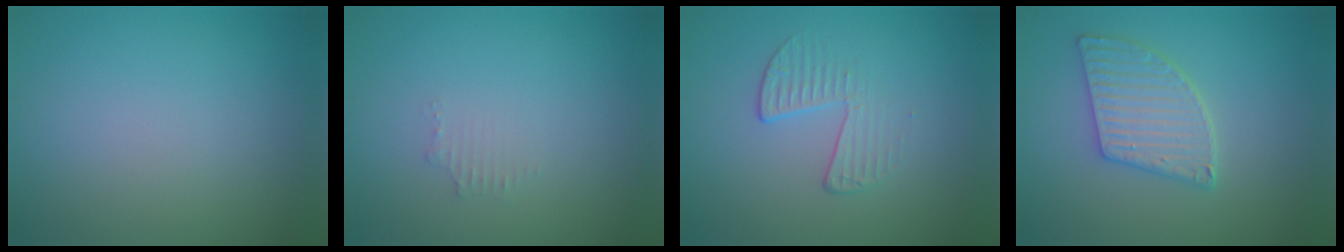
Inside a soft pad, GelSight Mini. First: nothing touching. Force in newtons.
{"total": 0.9, "press": 0.8, "slide": 0.1}
{"total": 2.1, "press": 1.0, "slide": 1.8}
{"total": 3.8, "press": 3.6, "slide": 1.2}